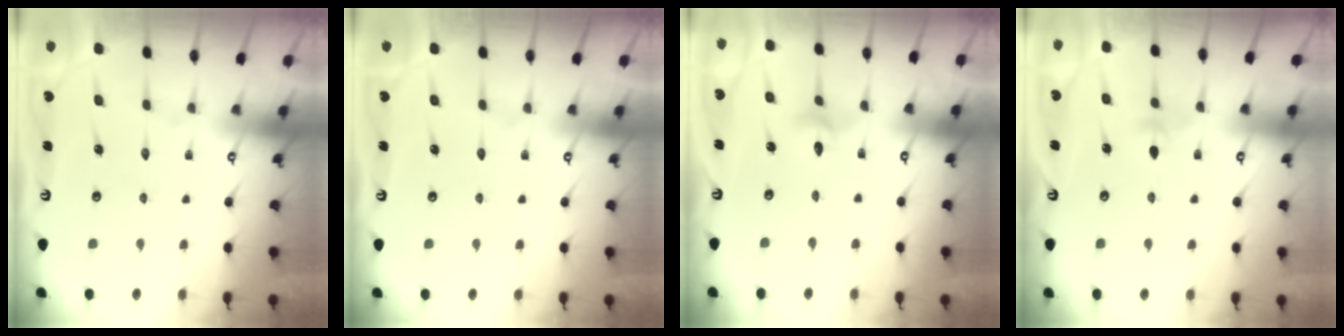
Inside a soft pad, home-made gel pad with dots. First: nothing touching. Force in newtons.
{"total": 0.0}
{"total": 2.8, "press": 2.8, "slide": 0.3}
{"total": 2.8, "press": 2.7, "slide": 0.8}